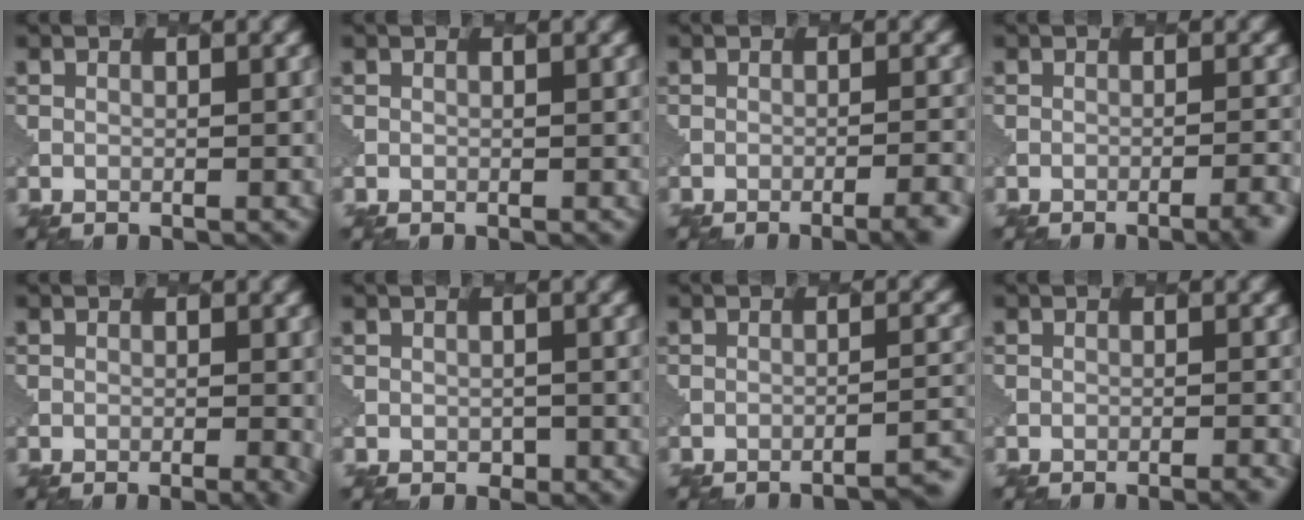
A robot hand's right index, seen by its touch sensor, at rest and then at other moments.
{"total": 0.0}
{"total": 4.3, "force": [-2.9, 1.3, 2.9], "torque": [-0.016, 0.008, -0.035]}
{"total": 3.5, "force": [-2.4, 1.1, 2.4], "torque": [-0.013, 0.011, -0.031]}
{"total": 2.8, "force": [-0.7, 1.3, 2.4], "torque": [-0.009, 0.004, -0.003]}
{"total": 0.8, "force": [-0.1, 0.8, -0.2], "torque": [-0.005, -0.006, -0.004]}
{"total": 4.3, "force": [-4.0, 0.5, 1.7], "torque": [-0.012, 0.016, -0.059]}
{"total": 2.1, "force": [-1.6, 0.5, 1.2], "torque": [-0.005, 0.011, -0.026]}